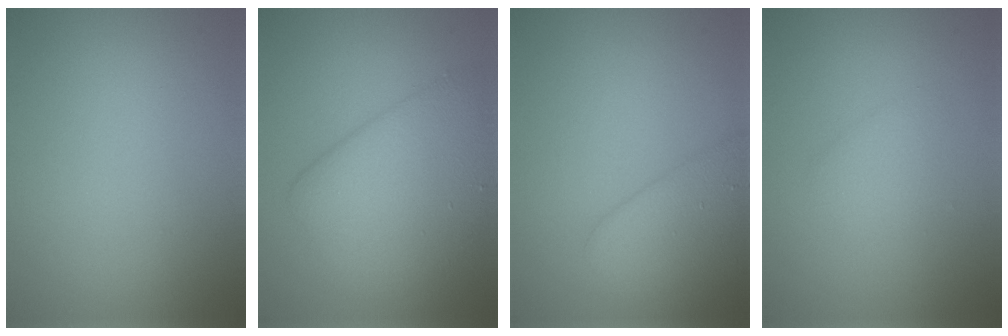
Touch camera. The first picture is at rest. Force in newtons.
{"total": 6.6, "press": 6.6, "slide": 0.1}
{"total": 4.8, "press": 4.8, "slide": 0.2}
{"total": 1.6, "press": 1.6, "slide": 0.1}